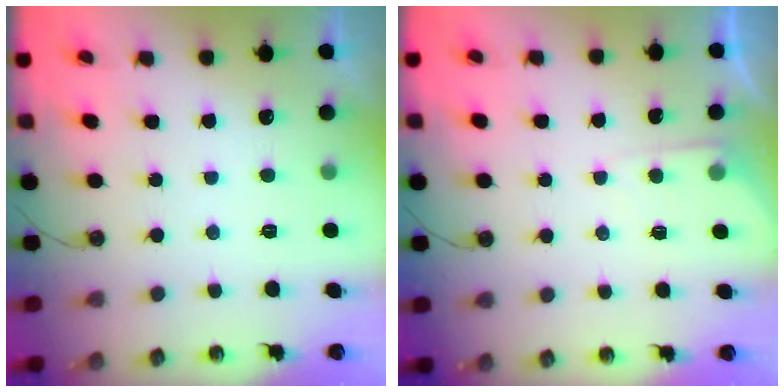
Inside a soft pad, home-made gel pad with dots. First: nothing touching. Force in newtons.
{"total": 3.8, "press": 3.8, "slide": 0.5}